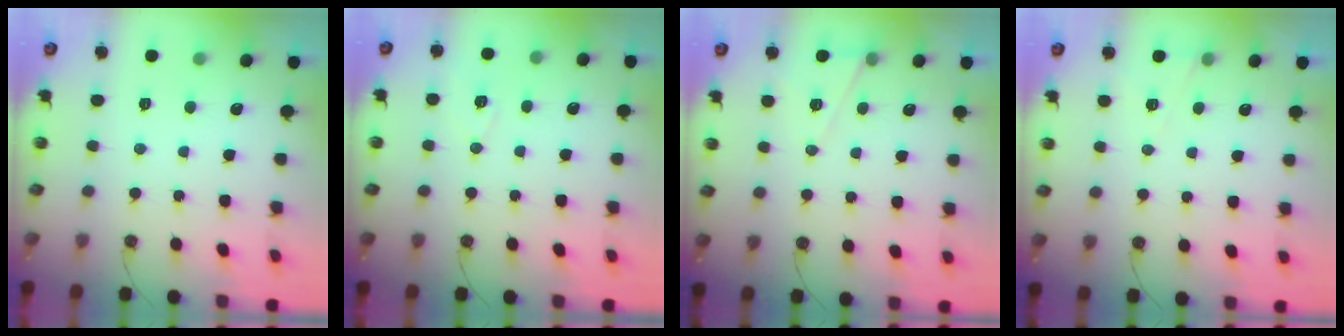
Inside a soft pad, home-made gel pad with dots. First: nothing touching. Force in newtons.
{"total": 5.1, "press": 4.7, "slide": 2.0}
{"total": 6.8, "press": 5.2, "slide": 4.4}
{"total": 4.8, "press": 2.5, "slide": 4.1}